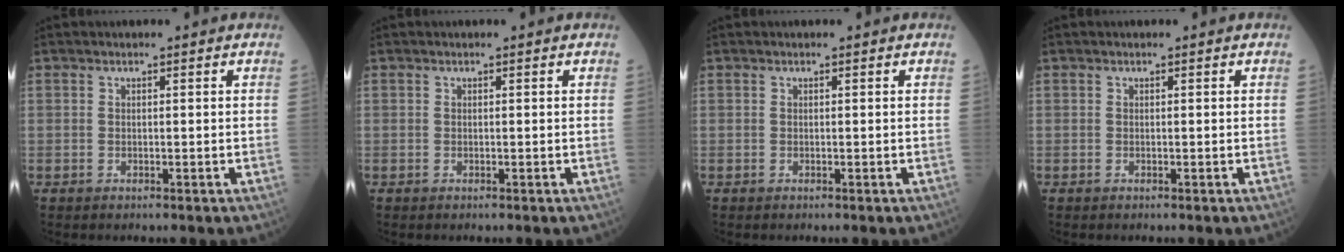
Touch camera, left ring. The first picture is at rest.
{"total": 0.0}
{"total": 0.0}
{"total": 0.0}